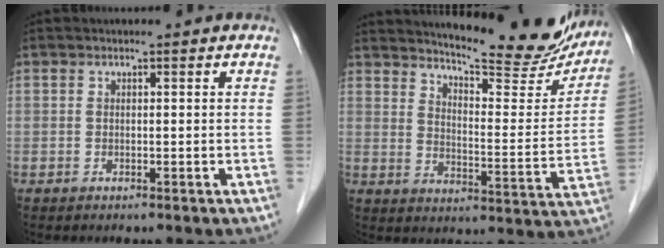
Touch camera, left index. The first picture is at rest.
{"total": 20.7, "force": [18.7, 3.5, 8.1], "torque": [-0.108, -0.054, 0.235]}